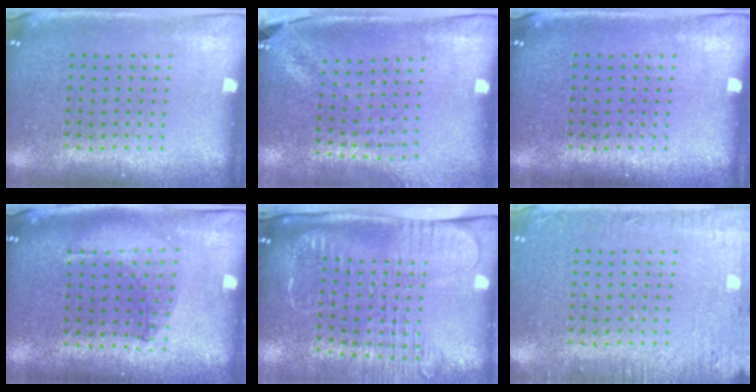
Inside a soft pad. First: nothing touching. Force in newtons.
{"total": 1.8, "press": 1.4, "slide": 1.2}
{"total": 0.0}
{"total": 0.6, "press": 0.6, "slide": 0.2}
{"total": 2.7, "press": 2.1, "slide": 1.7}
{"total": 2.9, "press": 2.8, "slide": 0.4}